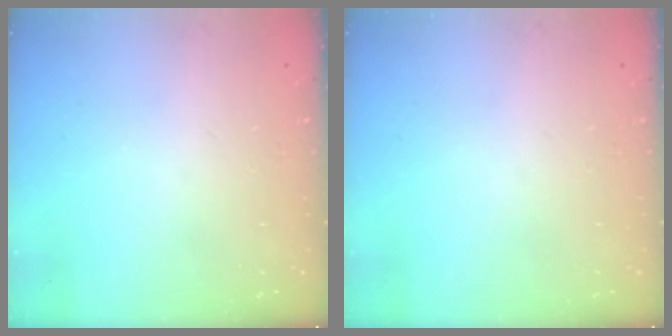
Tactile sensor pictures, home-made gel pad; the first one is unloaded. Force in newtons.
{"total": 0.0}